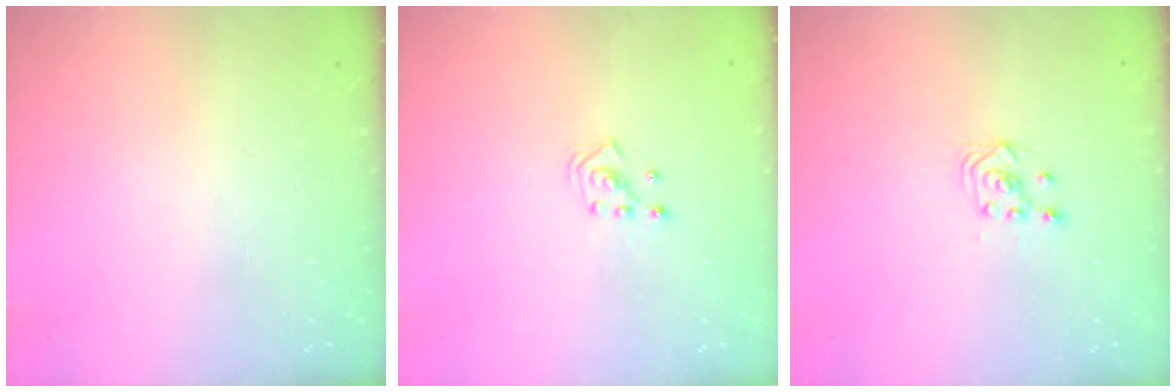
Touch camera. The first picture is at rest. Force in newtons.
{"total": 2.8, "press": 2.8, "slide": 0.3}
{"total": 2.5, "press": 2.2, "slide": 1.2}